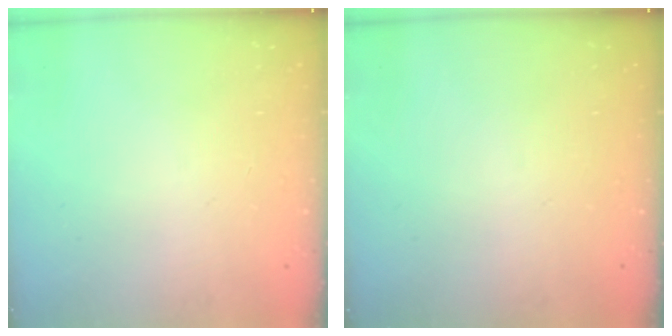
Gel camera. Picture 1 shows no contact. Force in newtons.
{"total": 0.0}